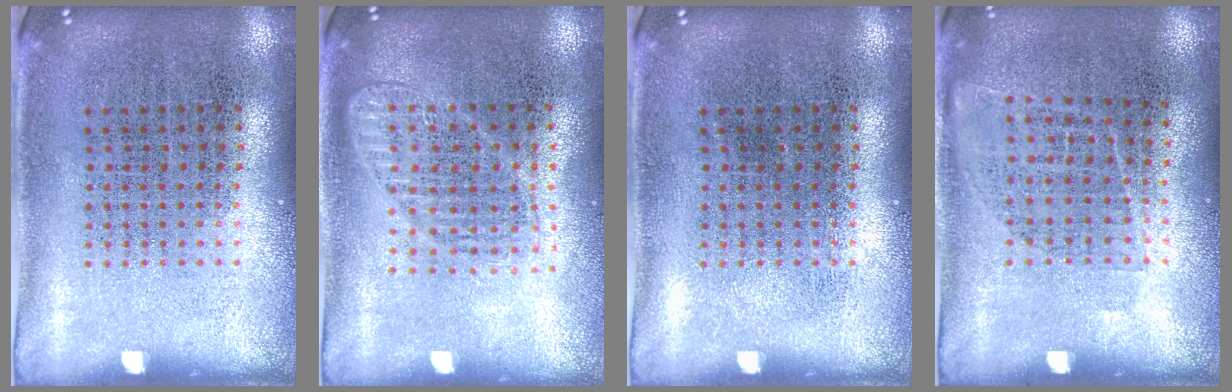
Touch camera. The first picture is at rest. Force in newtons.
{"total": 1.5, "press": 1.3, "slide": 0.7}
{"total": 0.0}
{"total": 1.0, "press": 0.8, "slide": 0.6}